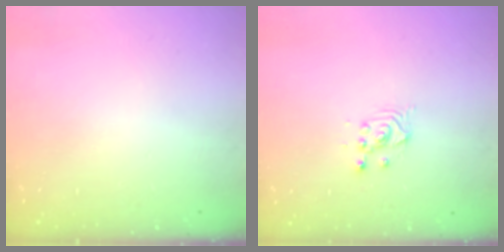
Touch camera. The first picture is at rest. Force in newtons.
{"total": 2.5, "press": 2.5, "slide": 0.1}